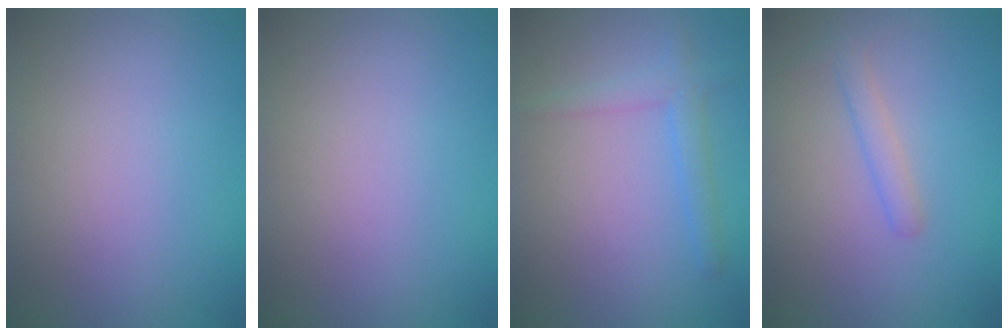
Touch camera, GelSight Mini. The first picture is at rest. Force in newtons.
{"total": 0.0}
{"total": 2.2, "press": 2.2, "slide": 0.0}
{"total": 1.6, "press": 1.6, "slide": 0.0}